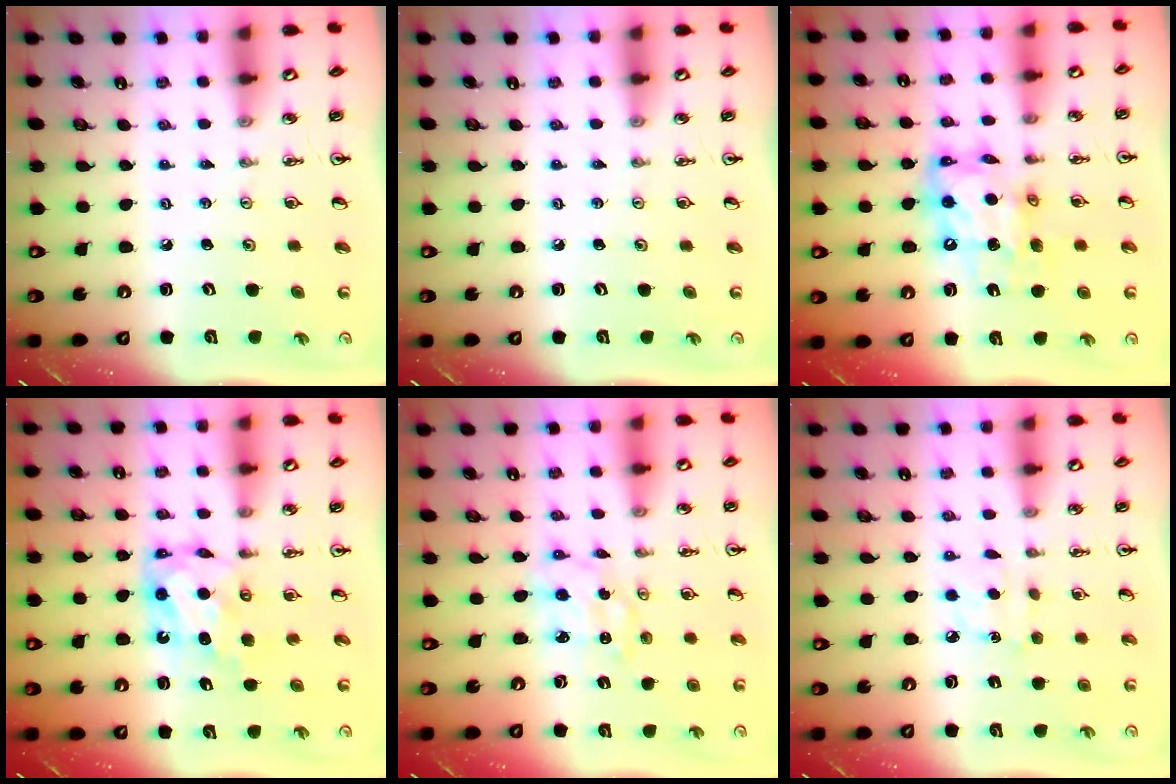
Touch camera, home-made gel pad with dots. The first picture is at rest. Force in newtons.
{"total": 0.0}
{"total": 10.9, "press": 10.9, "slide": 0.9}
{"total": 6.6, "press": 6.6, "slide": 0.4}
{"total": 2.6, "press": 2.6, "slide": 0.3}
{"total": 7.6, "press": 7.6, "slide": 0.6}